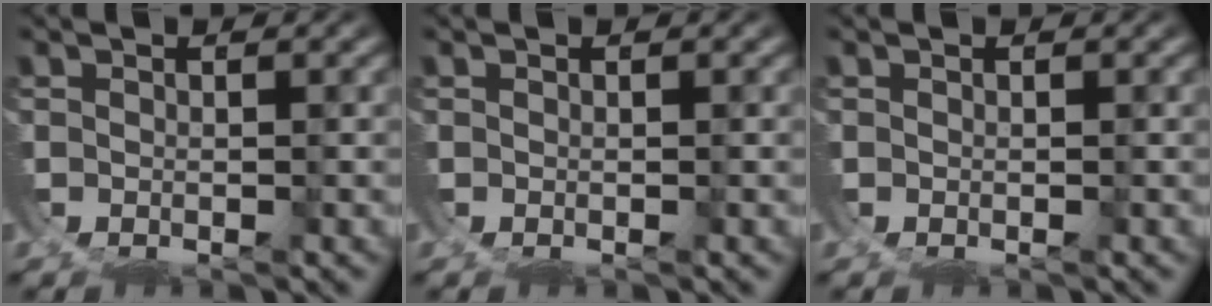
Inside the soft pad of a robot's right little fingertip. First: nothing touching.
{"total": 0.0}
{"total": 0.0}